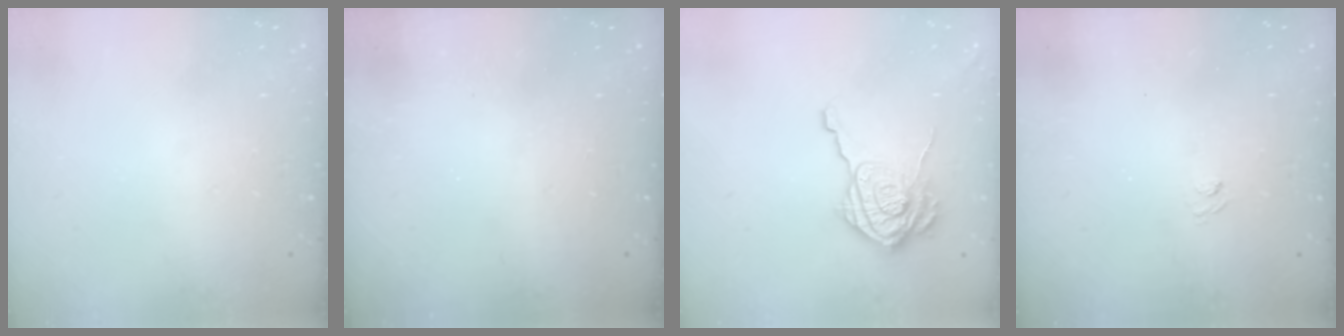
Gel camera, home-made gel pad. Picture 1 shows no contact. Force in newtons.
{"total": 2.5, "press": 2.4, "slide": 0.8}
{"total": 14.9, "press": 14.9, "slide": 0.8}
{"total": 2.8, "press": 2.6, "slide": 1.0}